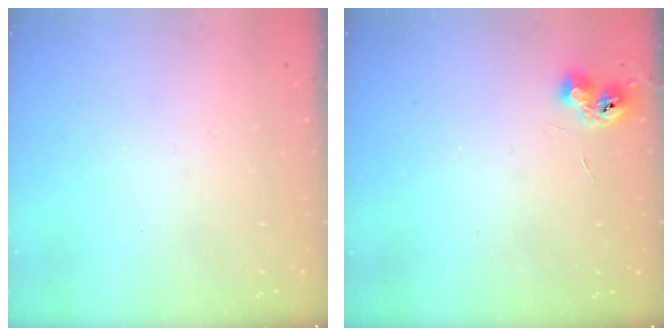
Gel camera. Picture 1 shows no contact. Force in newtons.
{"total": 6.9, "press": 6.9, "slide": 0.7}